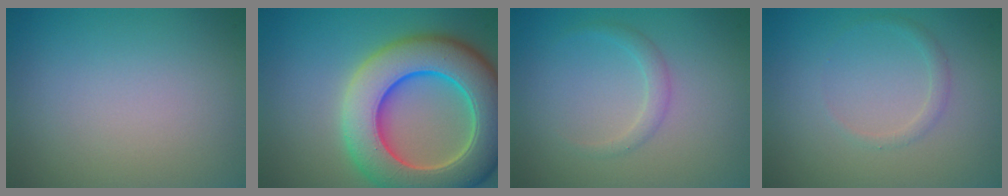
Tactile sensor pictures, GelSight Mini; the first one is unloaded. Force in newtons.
{"total": 11.7, "press": 11.7, "slide": 0.5}
{"total": 1.3, "press": 1.3, "slide": 0.0}
{"total": 1.0, "press": 1.0, "slide": 0.0}